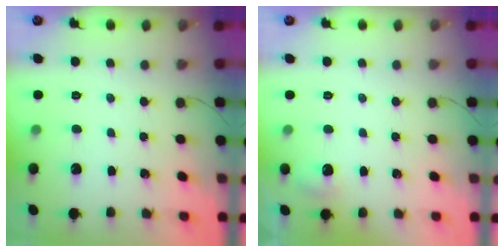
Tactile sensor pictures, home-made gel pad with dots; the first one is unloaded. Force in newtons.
{"total": 4.6, "press": 4.4, "slide": 1.4}